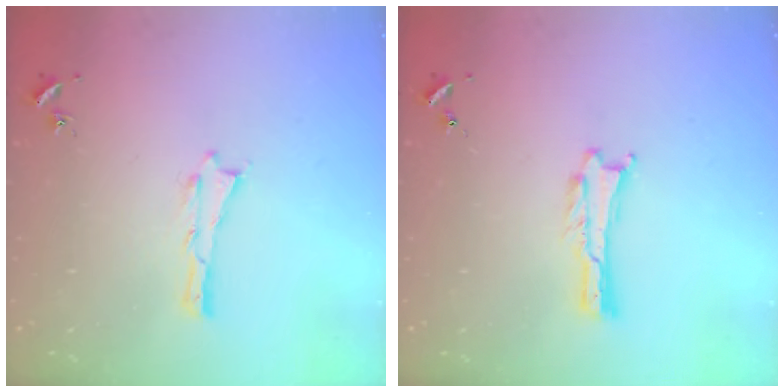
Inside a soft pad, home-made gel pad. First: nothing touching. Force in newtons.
{"total": 0.0}